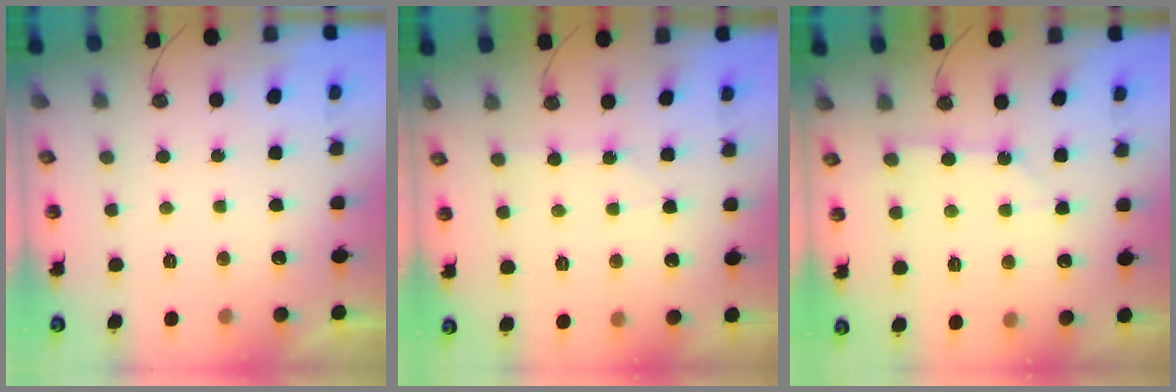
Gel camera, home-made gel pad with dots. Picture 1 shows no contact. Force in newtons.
{"total": 2.6, "press": 2.6, "slide": 0.4}
{"total": 3.0, "press": 3.0, "slide": 0.3}